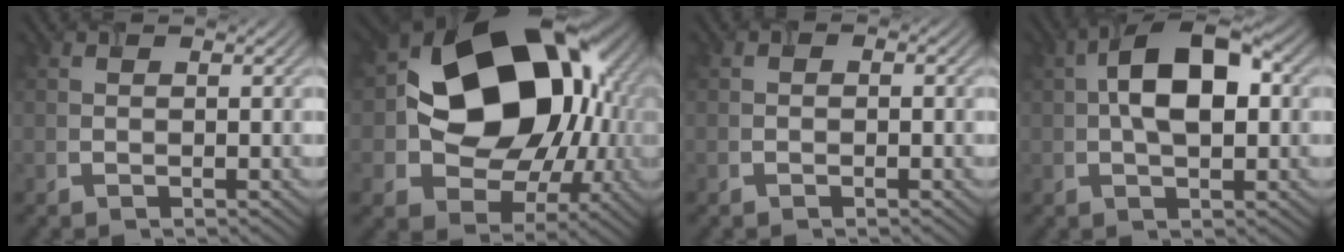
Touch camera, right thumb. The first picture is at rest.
{"total": 17.4, "force": [1.7, 13.2, 11.3], "torque": [-0.163, -0.017, 0.040]}
{"total": 0.7, "force": [-0.4, 0.5, 0.3], "torque": [-0.007, -0.001, -0.010]}
{"total": 9.2, "force": [1.2, 4.7, 7.9], "torque": [-0.142, 0.016, 0.013]}